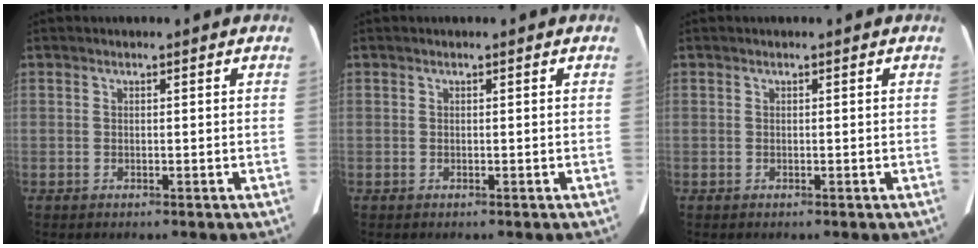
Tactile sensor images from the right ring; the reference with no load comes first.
{"total": 0.0}
{"total": 0.0}